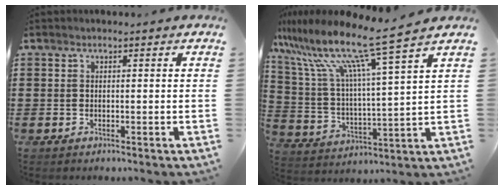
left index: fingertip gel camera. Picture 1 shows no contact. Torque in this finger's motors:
{"motor_torque": [2.14, 0.00, 0.85, 0.21]}